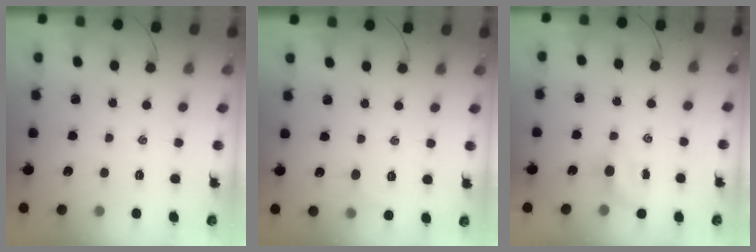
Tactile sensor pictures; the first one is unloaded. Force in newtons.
{"total": 4.0, "press": 3.8, "slide": 1.2}
{"total": 3.6, "press": 3.4, "slide": 1.3}